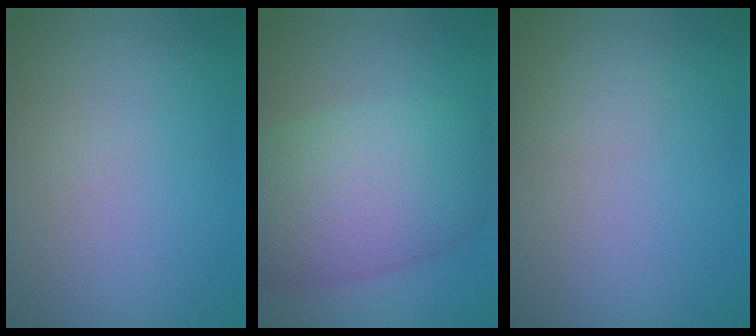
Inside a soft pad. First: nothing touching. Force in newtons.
{"total": 9.2, "press": 9.2, "slide": 0.3}
{"total": 0.8, "press": 0.8, "slide": 0.0}